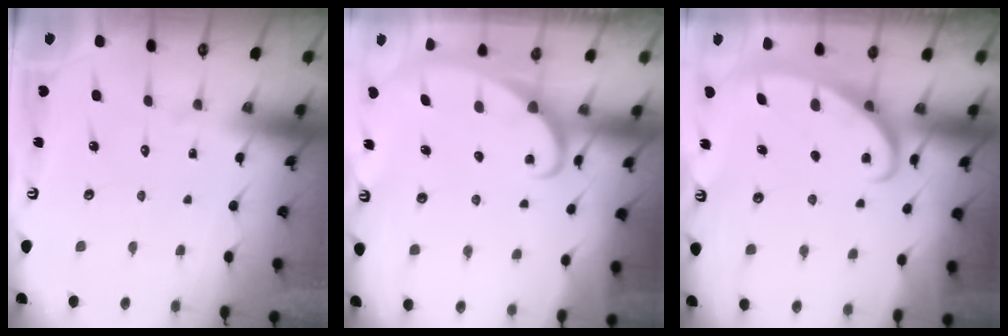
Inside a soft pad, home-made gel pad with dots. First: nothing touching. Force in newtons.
{"total": 2.4, "press": 2.3, "slide": 0.3}
{"total": 2.6, "press": 2.6, "slide": 0.5}